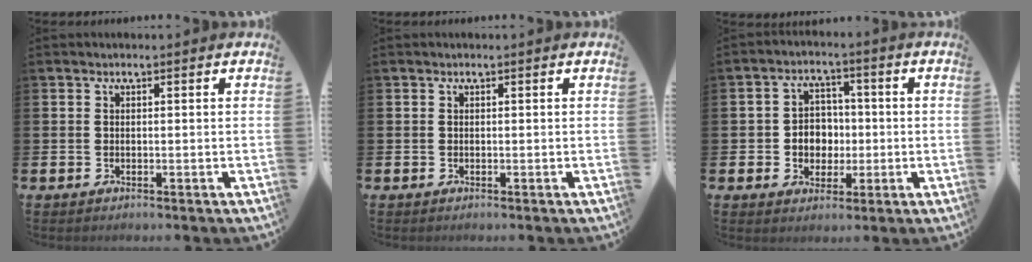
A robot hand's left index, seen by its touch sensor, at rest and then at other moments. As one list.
[{"total": 0.0}, {"total": 4.6, "force": [-0.2, 4.3, 1.6], "torque": [-0.032, 0.005, -0.012]}]